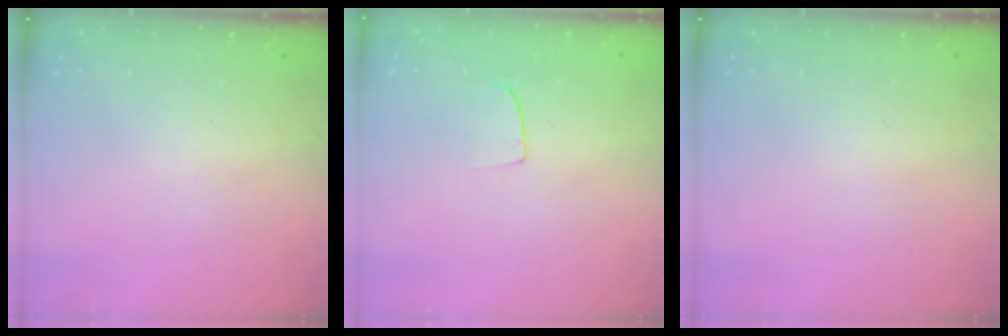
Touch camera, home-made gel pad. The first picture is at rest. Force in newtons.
{"total": 5.5, "press": 5.4, "slide": 0.5}
{"total": 0.0}